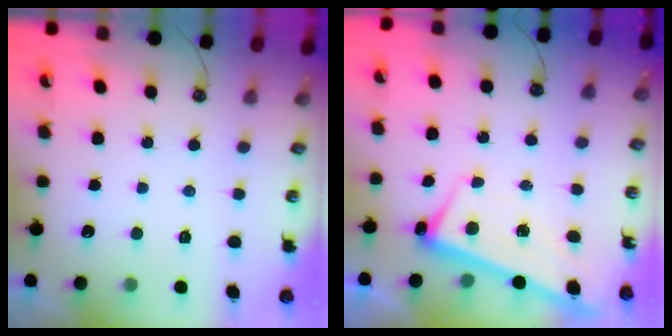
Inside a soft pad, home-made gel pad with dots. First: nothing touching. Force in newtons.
{"total": 2.3, "press": 2.3, "slide": 0.5}